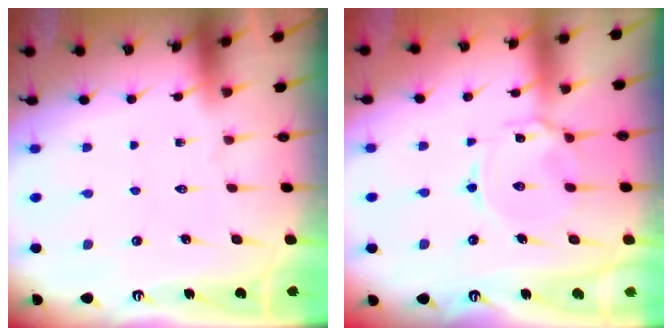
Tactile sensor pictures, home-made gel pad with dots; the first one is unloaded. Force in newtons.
{"total": 6.0, "press": 6.0, "slide": 0.6}